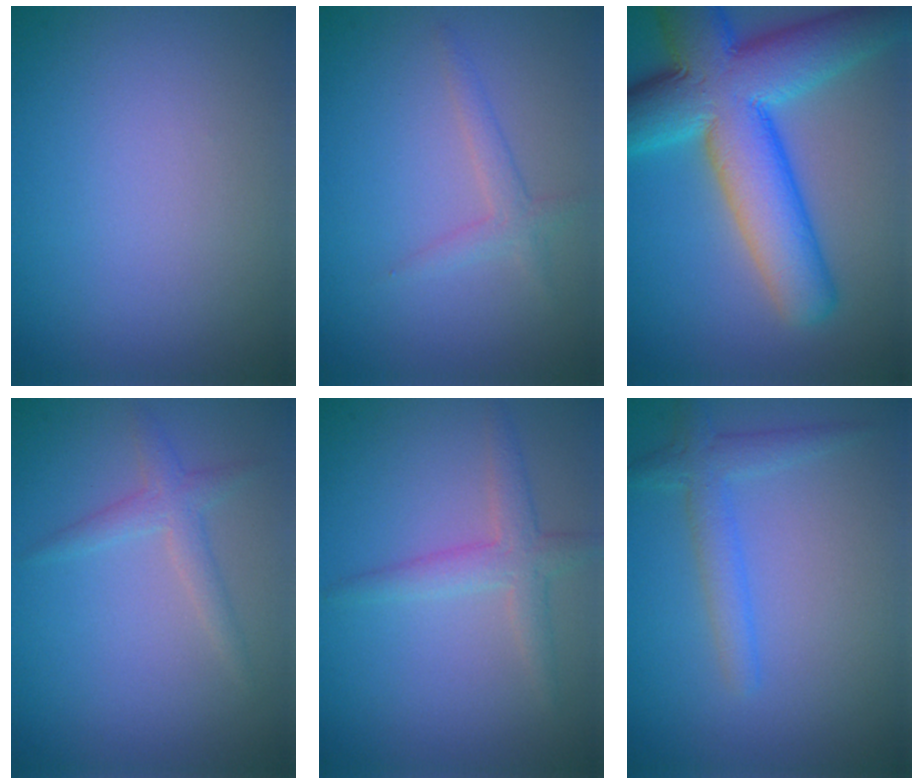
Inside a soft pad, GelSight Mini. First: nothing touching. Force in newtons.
{"total": 1.6, "press": 1.6, "slide": 0.1}
{"total": 12.5, "press": 12.5, "slide": 0.7}
{"total": 1.9, "press": 1.9, "slide": 0.1}
{"total": 2.6, "press": 2.5, "slide": 0.1}
{"total": 2.4, "press": 2.4, "slide": 0.2}